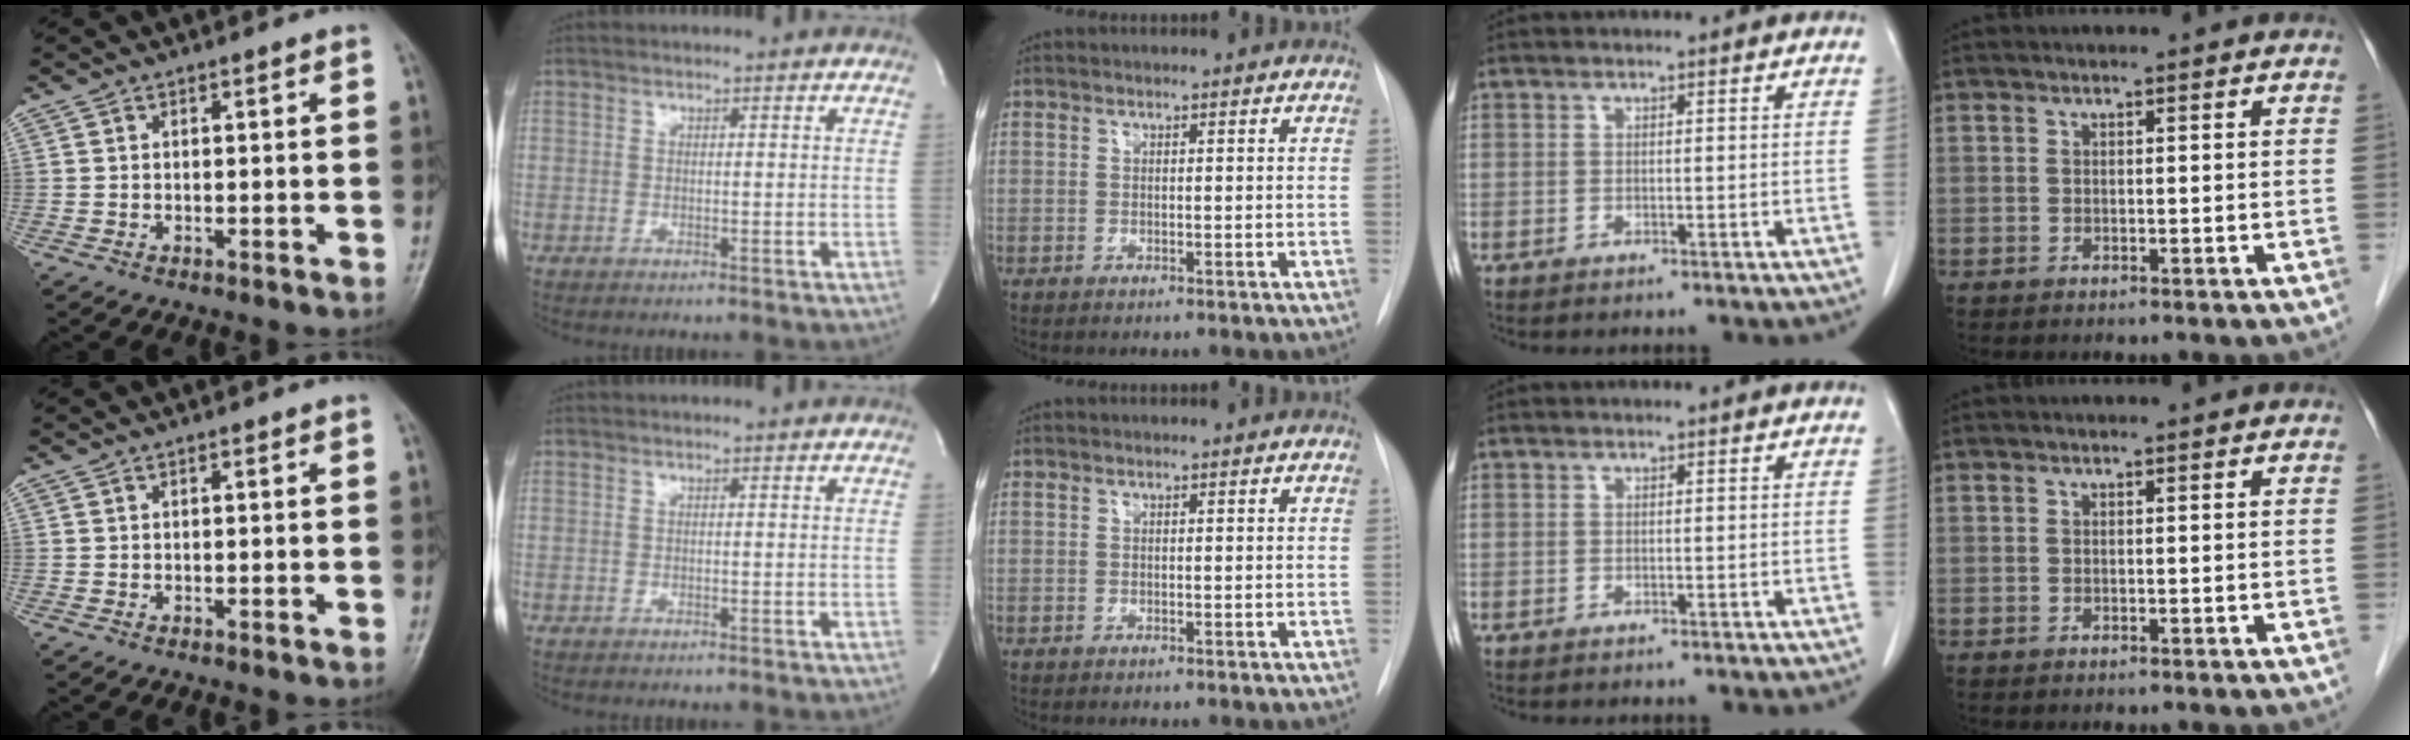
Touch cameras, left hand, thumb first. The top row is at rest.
{}